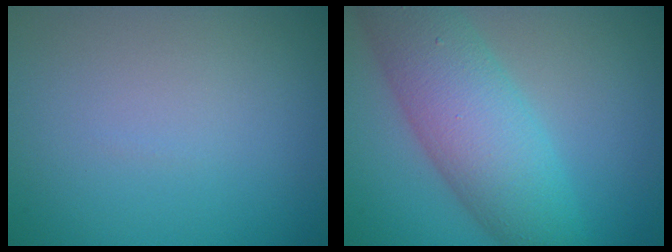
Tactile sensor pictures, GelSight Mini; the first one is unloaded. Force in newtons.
{"total": 8.1, "press": 8.1, "slide": 0.1}